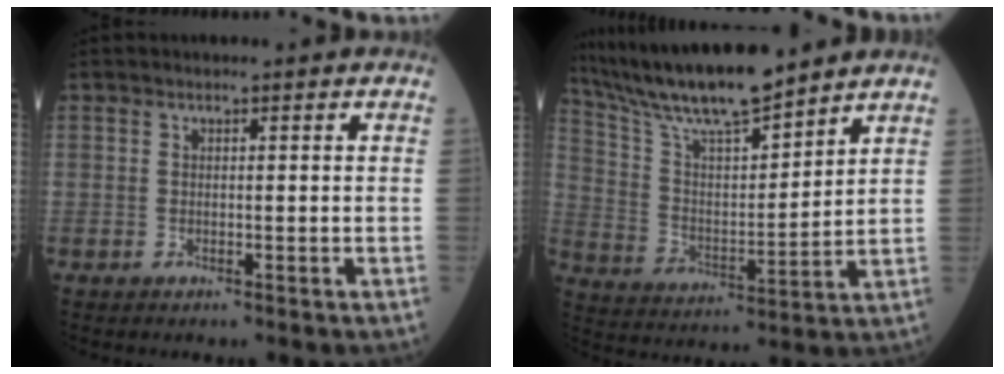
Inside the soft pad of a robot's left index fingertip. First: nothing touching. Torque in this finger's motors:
{"motor_torque": [0.73, -0.61, 0.35, 0.11]}